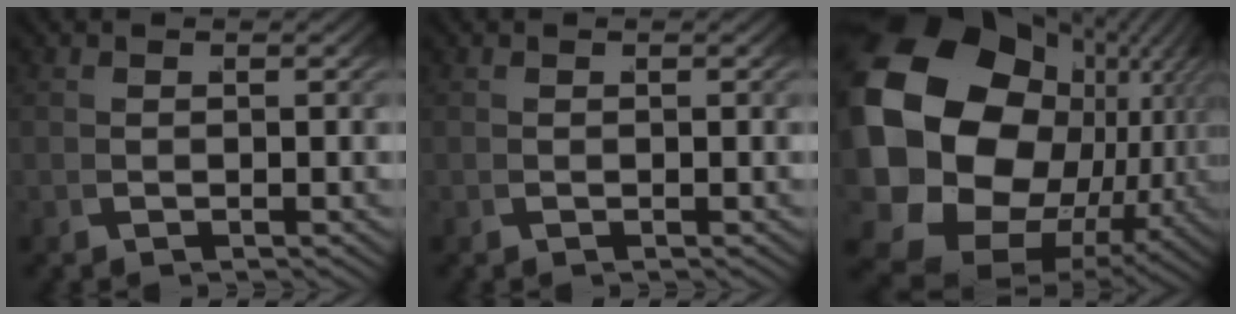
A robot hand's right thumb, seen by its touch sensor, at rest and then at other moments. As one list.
[{"total": 0.6, "force": [0.3, -0.5, -0.2], "torque": [0.002, -0.002, 0.010]}, {"total": 27.3, "force": [0.4, 20.3, 18.3], "torque": [-0.369, -0.070, 0.035]}]